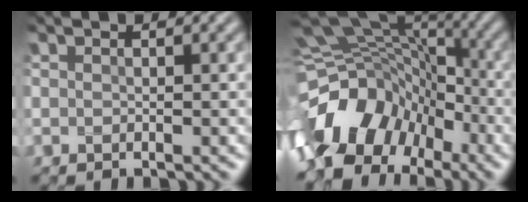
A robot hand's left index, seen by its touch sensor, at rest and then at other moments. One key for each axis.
{"total": 12.1, "fx": -6.4, "fy": 8.0, "fz": 6.5, "tx": -0.146, "ty": 0.011, "tz": -0.112}